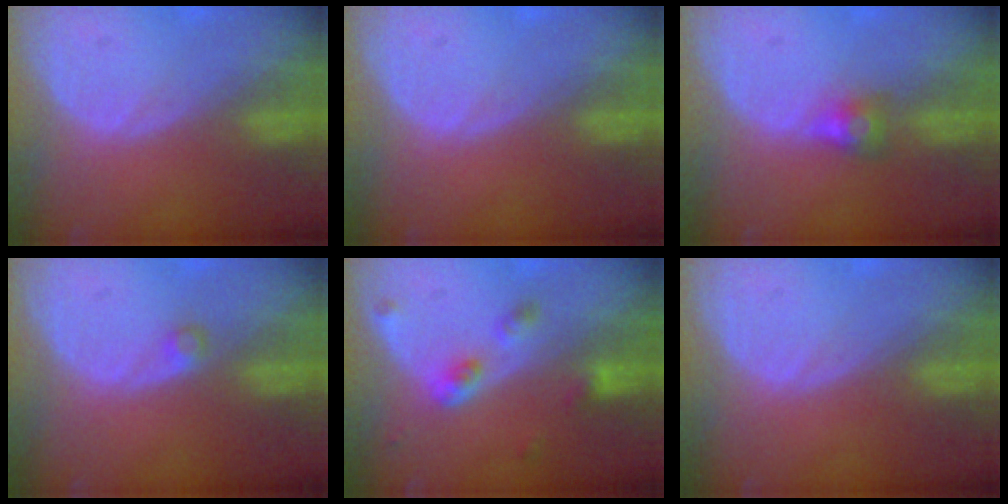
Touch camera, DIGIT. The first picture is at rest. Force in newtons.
{"total": 0.0}
{"total": 2.8, "press": 2.6, "slide": 1.0}
{"total": 1.2, "press": 1.2, "slide": 0.2}
{"total": 4.2, "press": 4.2, "slide": 0.5}
{"total": 0.0}